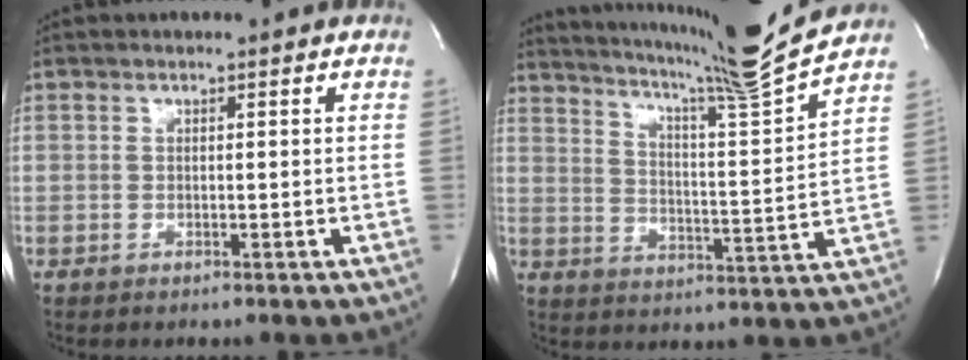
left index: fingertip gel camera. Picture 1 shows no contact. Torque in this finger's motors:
{"motor_torque": [0.57, -1.14, 0.19, 0.09]}